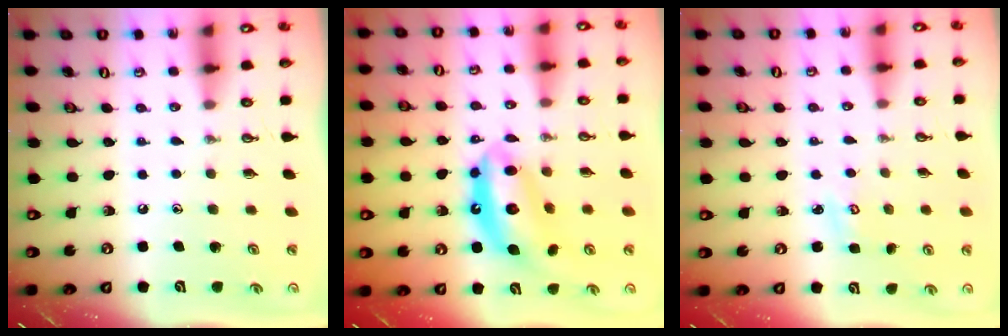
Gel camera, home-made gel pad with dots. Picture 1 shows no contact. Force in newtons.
{"total": 13.4, "press": 13.4, "slide": 1.0}
{"total": 2.9, "press": 2.9, "slide": 0.3}